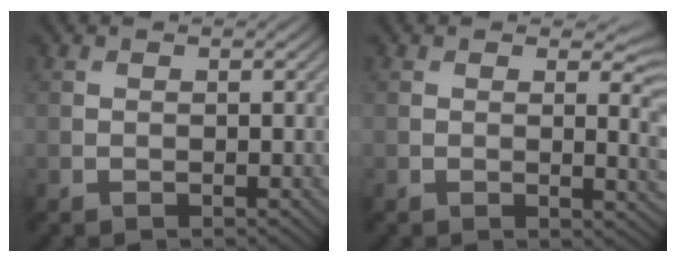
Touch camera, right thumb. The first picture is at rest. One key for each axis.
{"total": 3.9, "fx": 1.0, "fy": 1.4, "fz": 3.5, "tx": -0.047, "ty": -0.010, "tz": 0.015}